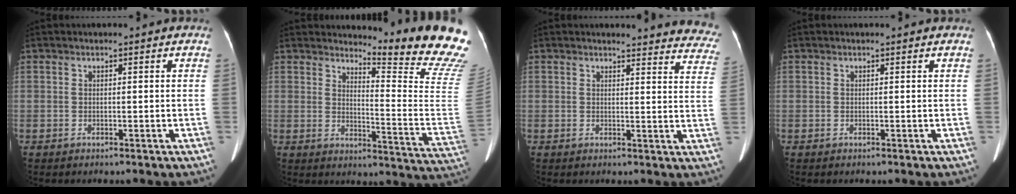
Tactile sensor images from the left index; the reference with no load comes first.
{"total": 17.3, "force": [16.3, -1.3, 5.7], "torque": [-0.086, -0.156, 0.182]}
{"total": 16.6, "force": [16.1, 2.8, 3.3], "torque": [0.001, -0.083, 0.145]}
{"total": 1.1, "force": [1.1, 0.1, 0.3], "torque": [-0.013, 0.006, 0.009]}